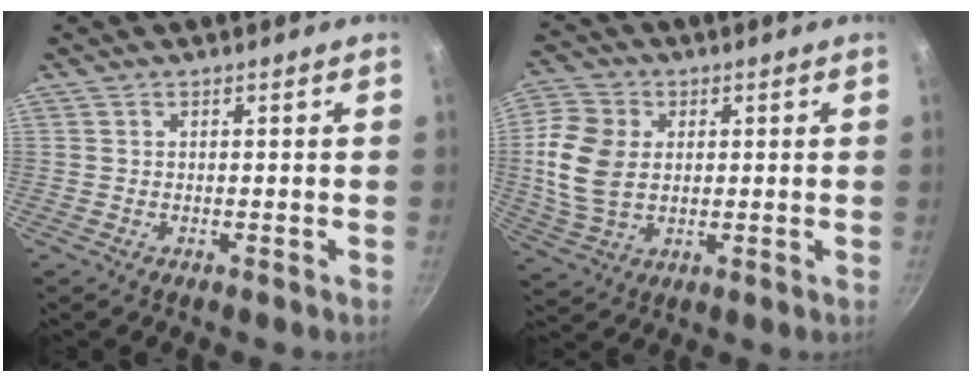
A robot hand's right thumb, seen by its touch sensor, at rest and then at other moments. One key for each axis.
{"total": 11.8, "fx": 1.2, "fy": 8.5, "fz": 8.1, "tx": -0.151, "ty": -0.003, "tz": 0.019}